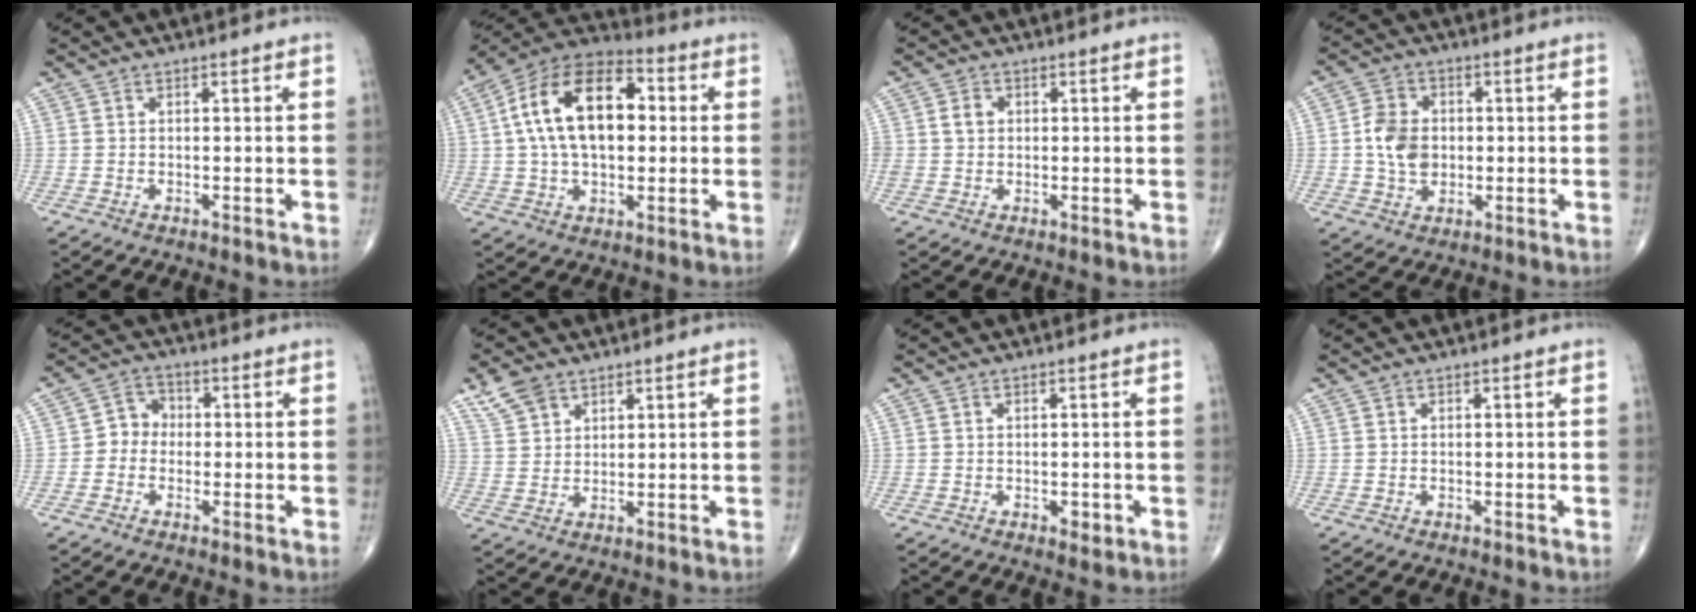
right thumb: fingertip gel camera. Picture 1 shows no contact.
{"total": 19.2, "force": [2.7, 11.2, 15.3], "torque": [-0.255, 0.026, 0.039]}
{"total": 3.1, "force": [0.4, 2.6, 1.6], "torque": [-0.022, 0.005, 0.008]}
{"total": 7.9, "force": [0.0, 6.1, 5.1], "torque": [-0.079, 0.004, -0.002]}
{"total": 4.4, "force": [-0.8, 3.9, 1.9], "torque": [-0.009, 0.019, -0.028]}
{"total": 5.4, "force": [3.8, 3.3, 2.2], "torque": [-0.032, -0.011, 0.080]}
{"total": 1.6, "force": [-0.4, 1.0, 1.2], "torque": [-0.011, -0.002, -0.004]}
{"total": 0.0}